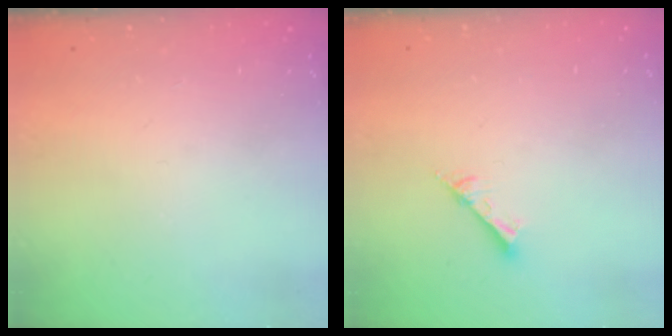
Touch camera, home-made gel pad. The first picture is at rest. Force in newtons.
{"total": 3.7, "press": 3.7, "slide": 0.3}